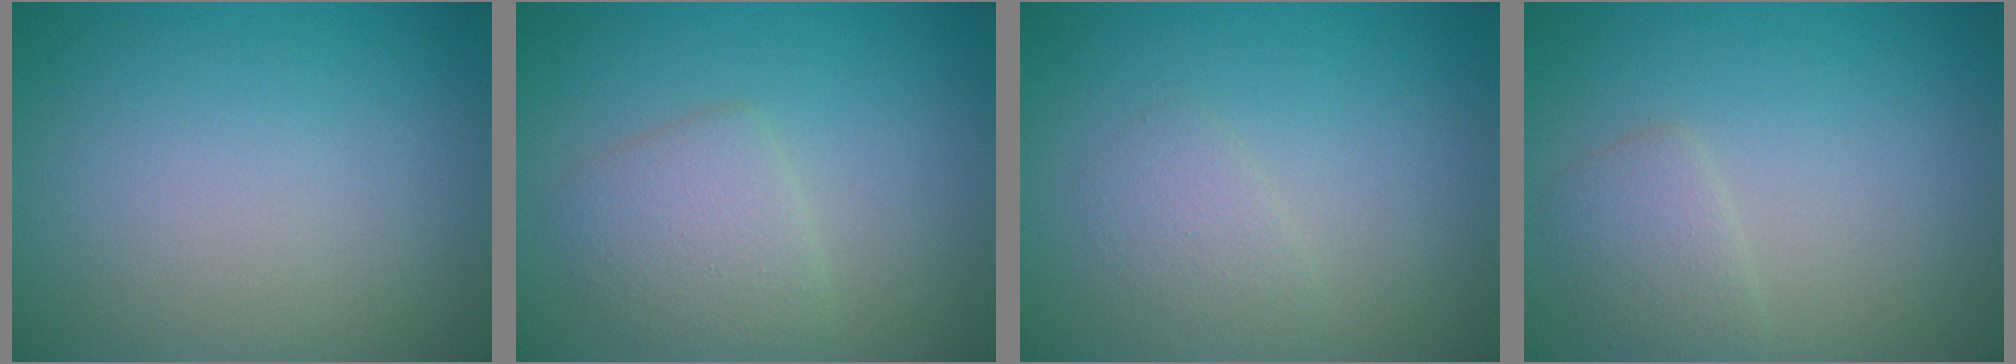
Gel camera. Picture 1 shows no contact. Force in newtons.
{"total": 3.0, "press": 3.0, "slide": 0.1}
{"total": 1.5, "press": 1.4, "slide": 0.1}
{"total": 1.9, "press": 1.9, "slide": 0.0}